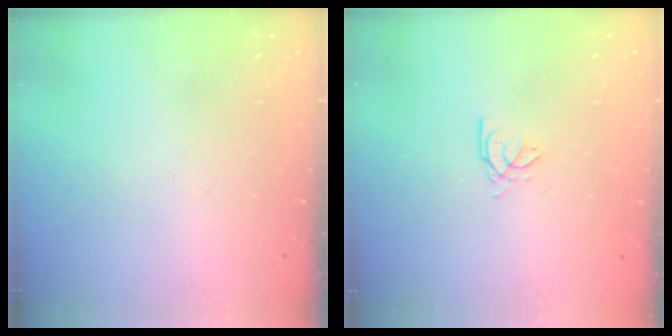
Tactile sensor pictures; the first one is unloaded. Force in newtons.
{"total": 2.7, "press": 2.7, "slide": 0.4}